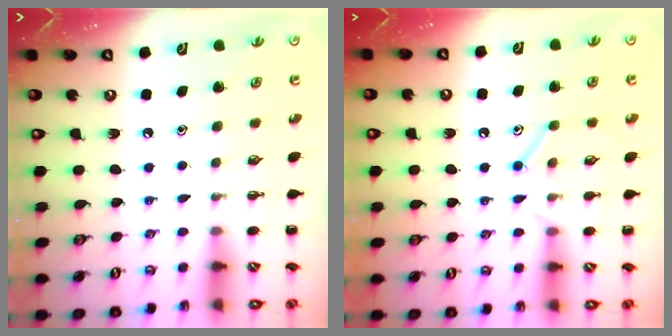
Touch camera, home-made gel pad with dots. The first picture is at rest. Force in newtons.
{"total": 8.4, "press": 8.4, "slide": 0.6}